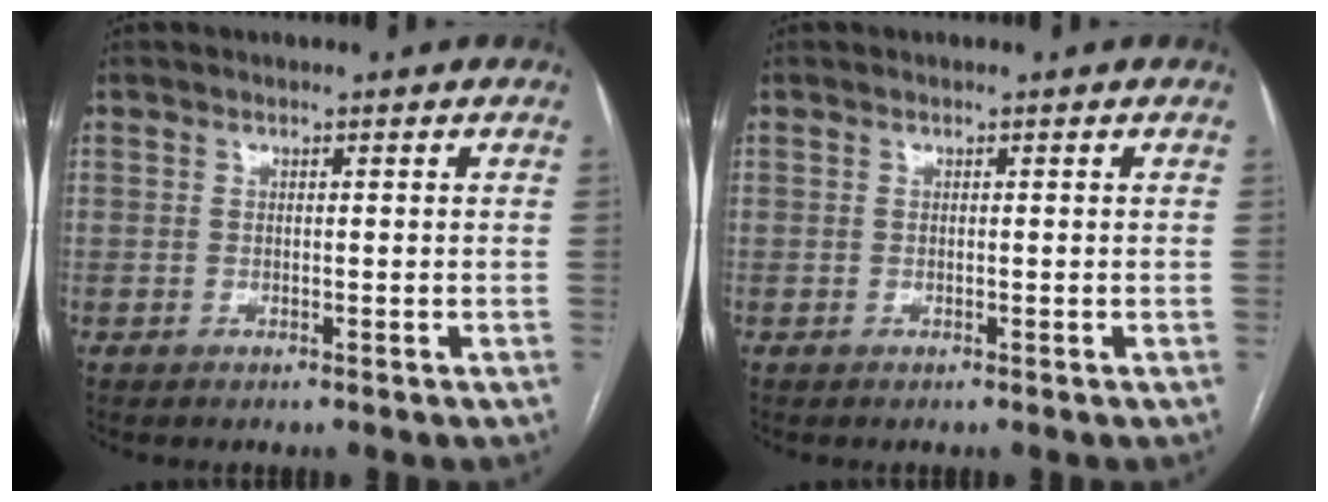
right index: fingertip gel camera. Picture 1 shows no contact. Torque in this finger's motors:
{"motor_torque": [0.00, 0.00, -0.07, -0.01]}